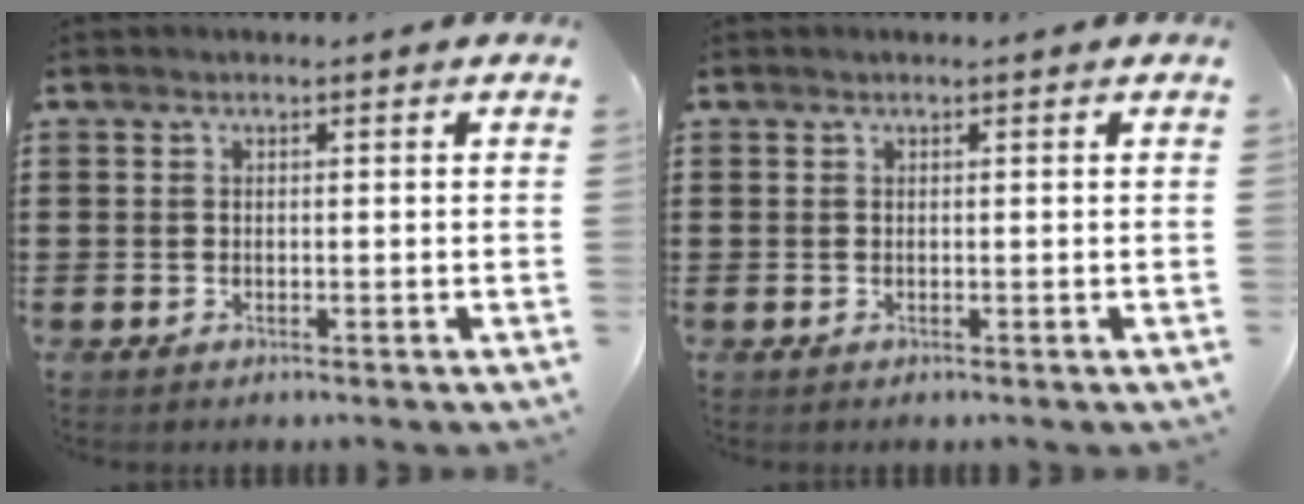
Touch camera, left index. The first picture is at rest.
{"total": 0.0}